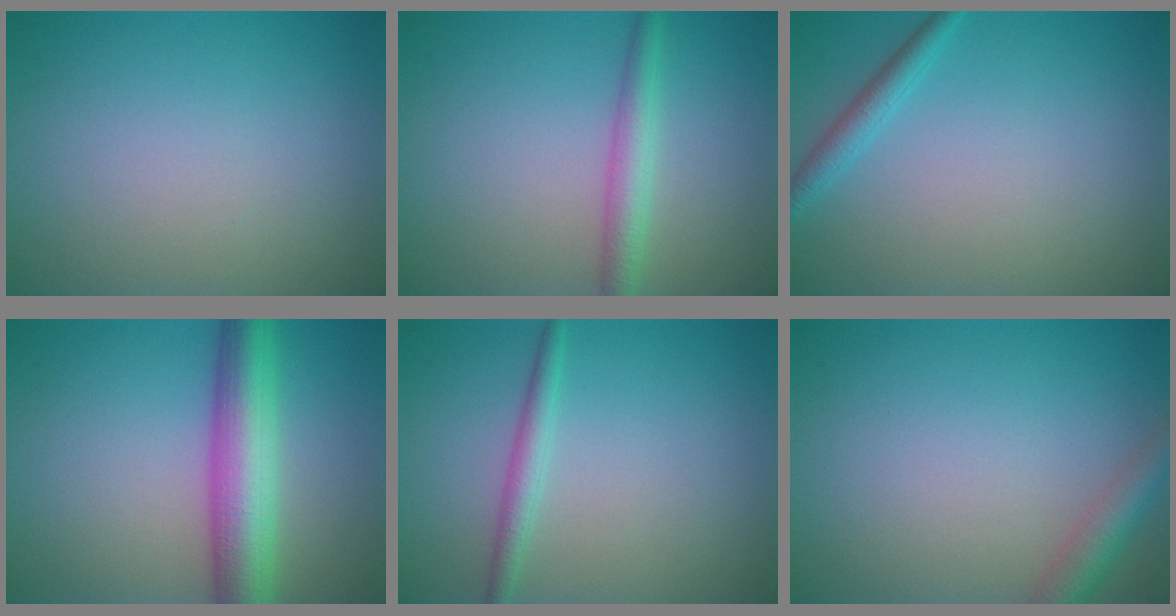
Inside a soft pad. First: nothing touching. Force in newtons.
{"total": 2.7, "press": 2.7, "slide": 0.1}
{"total": 1.8, "press": 1.8, "slide": 0.1}
{"total": 7.4, "press": 7.4, "slide": 0.2}
{"total": 1.9, "press": 1.9, "slide": 0.1}
{"total": 2.9, "press": 2.9, "slide": 0.2}